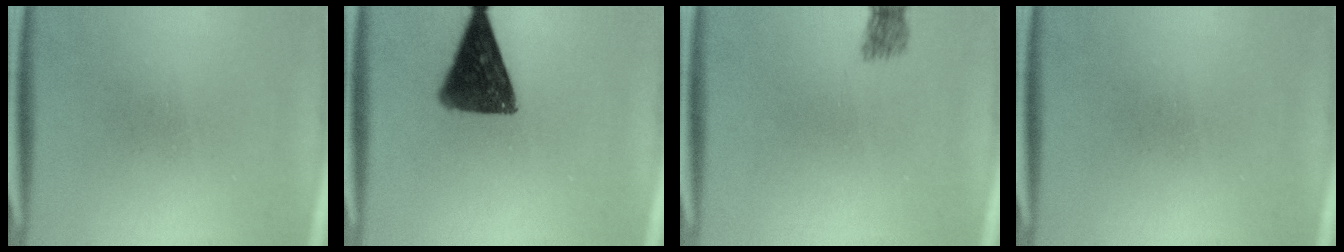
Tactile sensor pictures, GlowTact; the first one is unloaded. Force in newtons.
{"total": 11.7}
{"total": 2.1}
{"total": 0.0}